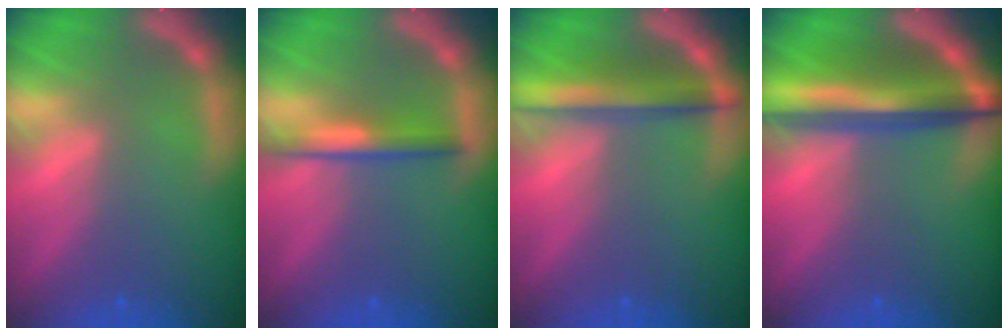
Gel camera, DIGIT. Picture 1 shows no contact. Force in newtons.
{"total": 3.0}
{"total": 5.0}
{"total": 9.1}